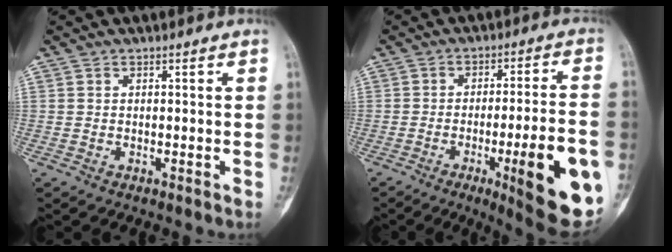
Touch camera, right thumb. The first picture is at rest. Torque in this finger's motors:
{"motor_torque": [2.25, 2.11, 1.43, -1.34, 0.41]}